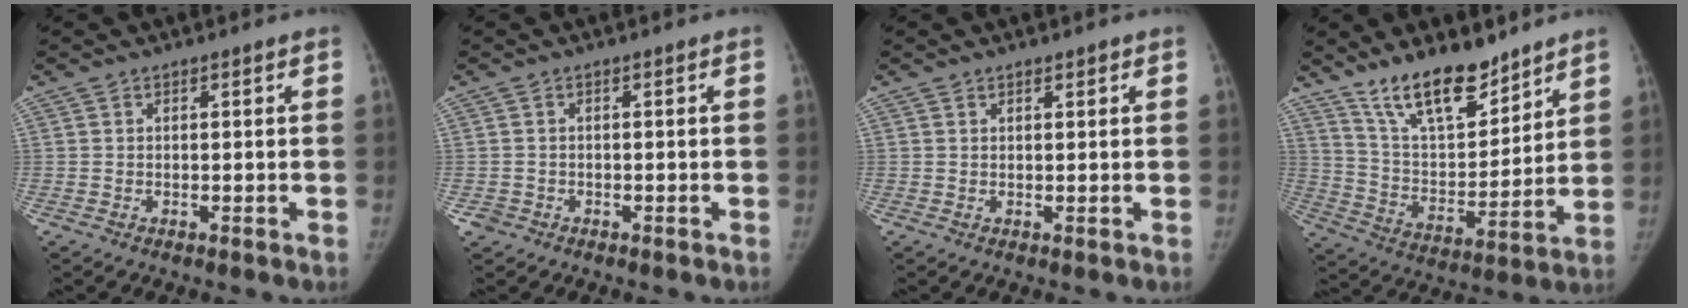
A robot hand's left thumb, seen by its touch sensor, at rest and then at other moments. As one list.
[{"total": 1.5, "force": [-0.8, 1.3, 0.0], "torque": [0.006, 0.005, -0.016]}, {"total": 1.3, "force": [0.9, 0.6, 0.6], "torque": [-0.002, -0.004, 0.011]}, {"total": 15.8, "force": [12.2, 5.6, 8.3], "torque": [-0.103, -0.081, 0.223]}]